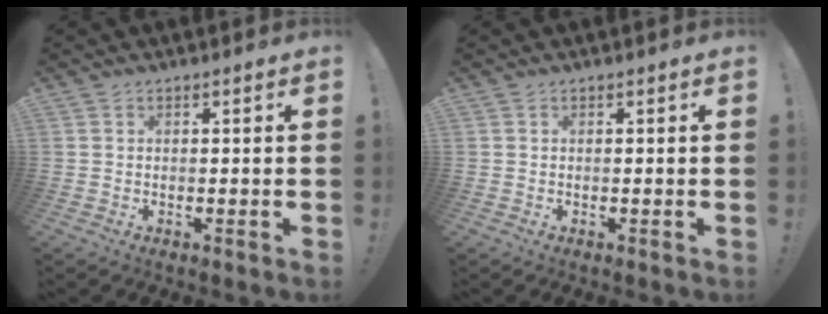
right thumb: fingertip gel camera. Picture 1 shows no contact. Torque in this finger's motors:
{"motor_torque": [0.00, 0.00, -0.15, 0.15, 0.01]}